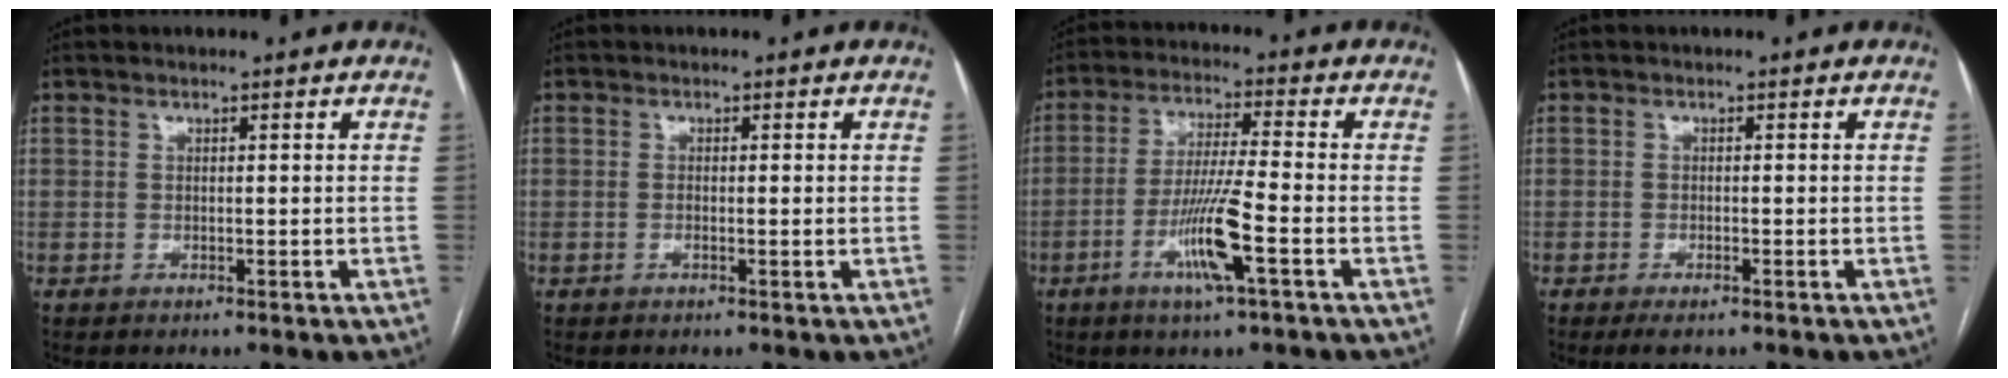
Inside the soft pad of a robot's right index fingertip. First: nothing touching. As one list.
[{"total": 0.9, "force": [-0.1, -0.1, 0.9], "torque": [-0.018, -0.001, -0.002]}, {"total": 9.3, "force": [-3.6, -0.4, 8.6], "torque": [-0.168, -0.010, -0.070]}, {"total": 2.3, "force": [-1.6, 0.5, 1.5], "torque": [-0.026, -0.004, -0.024]}]